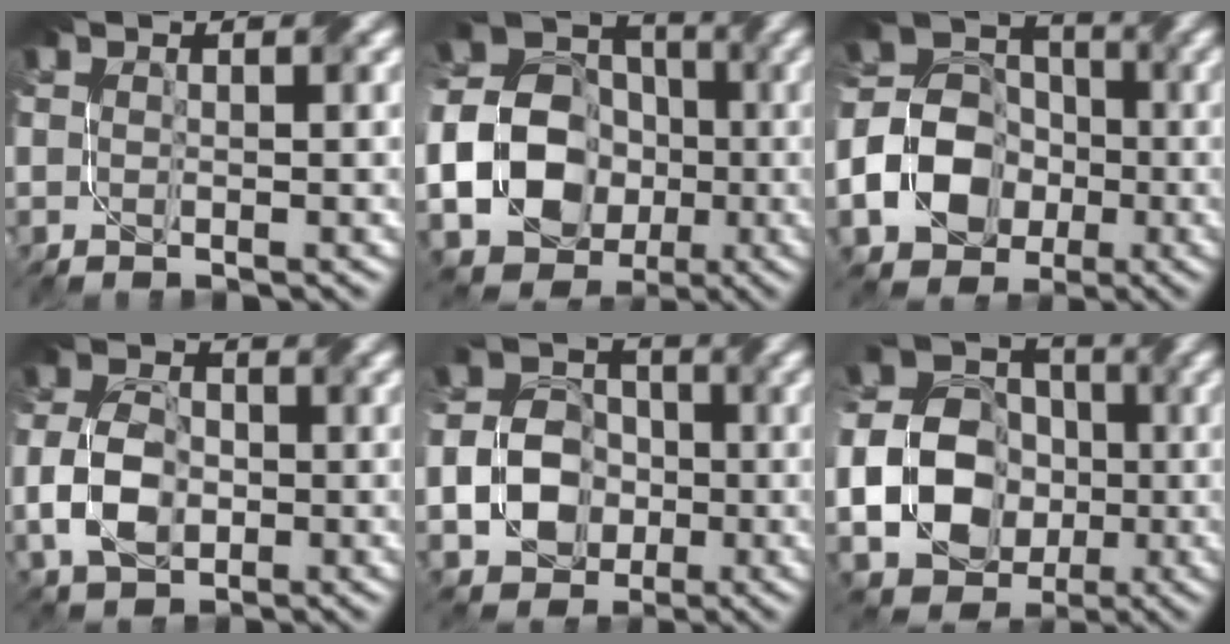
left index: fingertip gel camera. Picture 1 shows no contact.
{"total": 19.3, "force": [-5.1, 16.9, 7.6], "torque": [-0.169, -0.016, -0.120]}
{"total": 7.6, "force": [-3.1, 5.8, 3.8], "torque": [-0.066, -0.001, -0.073]}
{"total": 5.0, "force": [-1.8, 3.3, 3.3], "torque": [-0.071, -0.003, -0.044]}
{"total": 6.1, "force": [-2.4, 4.7, 3.1], "torque": [-0.049, -0.003, -0.058]}
{"total": 13.3, "force": [-3.3, 11.2, 6.4], "torque": [-0.117, -0.027, -0.074]}